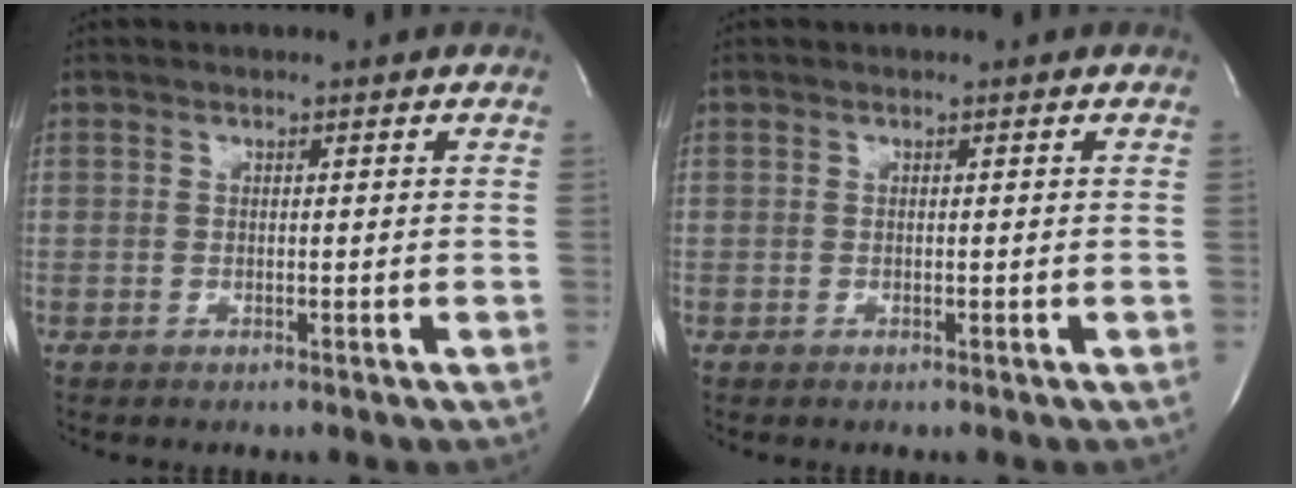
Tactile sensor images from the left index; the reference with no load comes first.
{"total": 0.0}